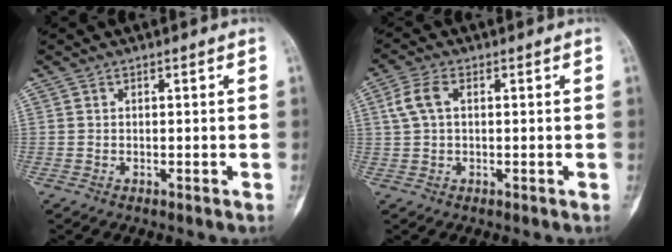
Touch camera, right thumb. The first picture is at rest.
{"total": 4.5, "force": [0.9, 2.6, 3.6], "torque": [-0.087, 0.012, 0.017]}